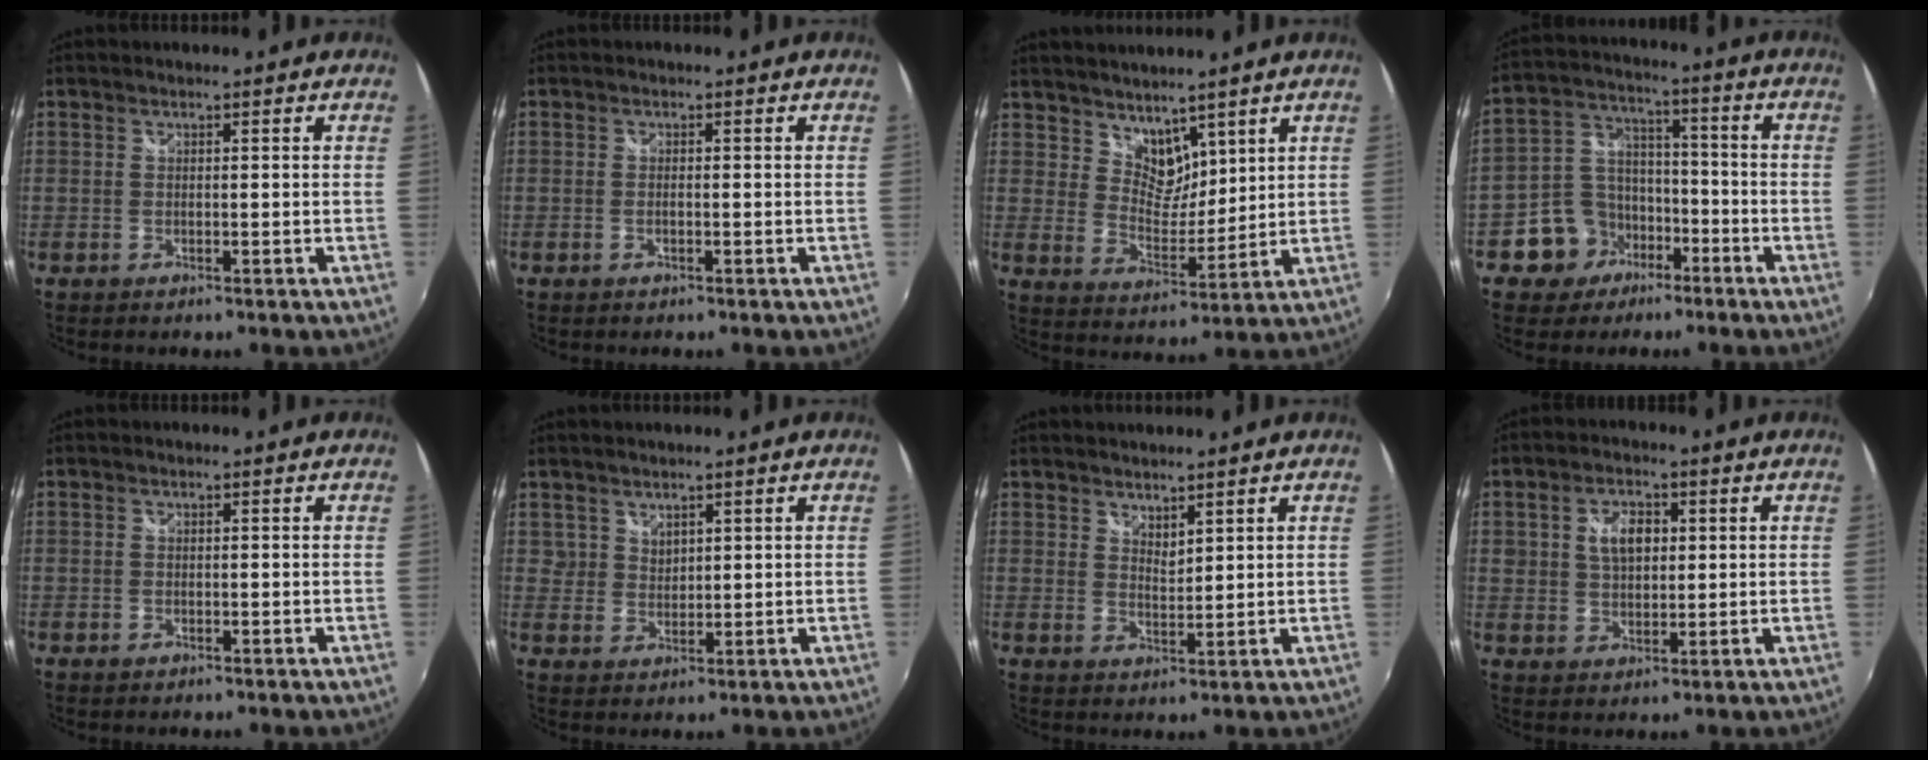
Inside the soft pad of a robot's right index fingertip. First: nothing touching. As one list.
[{"total": 0.8, "force": [-0.4, 0.2, 0.7], "torque": [-0.015, -0.001, -0.007]}, {"total": 6.9, "force": [5.4, 3.8, 2.2], "torque": [-0.023, -0.001, 0.102]}, {"total": 10.2, "force": [-5.6, 8.2, 2.5], "torque": [-0.071, 0.035, -0.087]}, {"total": 0.9, "force": [-0.5, 0.6, 0.3], "torque": [-0.007, -0.003, -0.011]}, {"total": 2.9, "force": [2.2, 1.8, 0.0], "torque": [0.011, 0.006, 0.043]}, {"total": 2.8, "force": [2.4, 0.9, 1.0], "torque": [-0.013, -0.001, 0.043]}, {"total": 6.4, "force": [1.7, 4.3, 4.5], "torque": [-0.076, 0.011, 0.032]}]